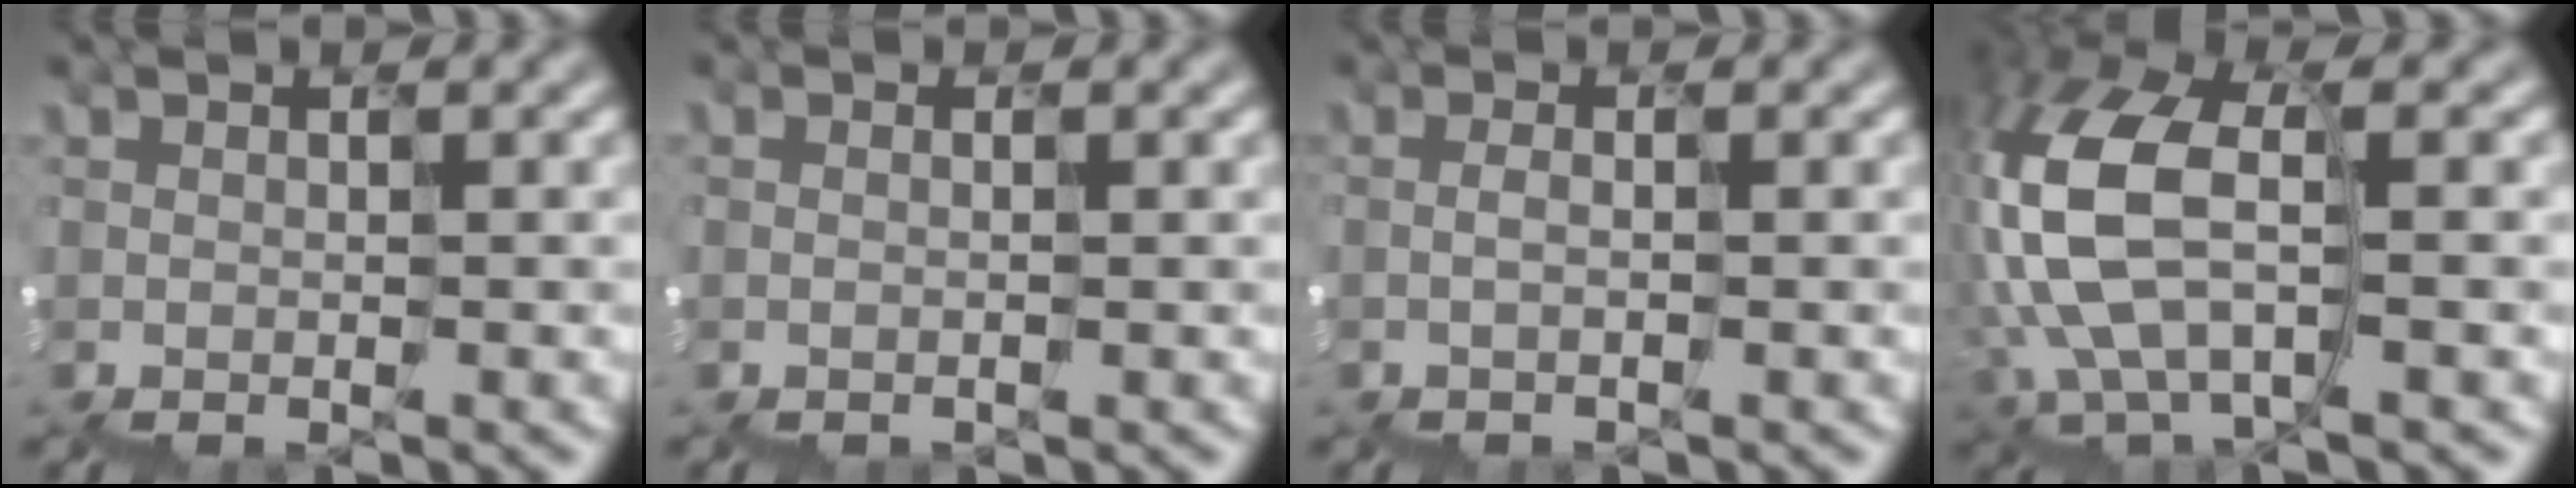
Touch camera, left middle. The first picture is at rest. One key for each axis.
{"total": 0.9, "fx": -0.1, "fy": -0.3, "fz": -0.8, "tx": 0.009, "ty": 0.000, "tz": -0.003}
{"total": 0.6, "fx": -0.2, "fy": -0.2, "fz": -0.5, "tx": 0.003, "ty": -0.003, "tz": -0.007}
{"total": 5.8, "fx": -0.5, "fy": 3.1, "fz": 4.9, "tx": -0.171, "ty": 0.006, "tz": -0.018}